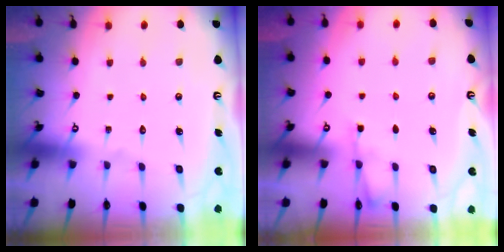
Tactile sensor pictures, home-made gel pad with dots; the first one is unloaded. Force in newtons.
{"total": 2.3, "press": 2.3, "slide": 0.3}